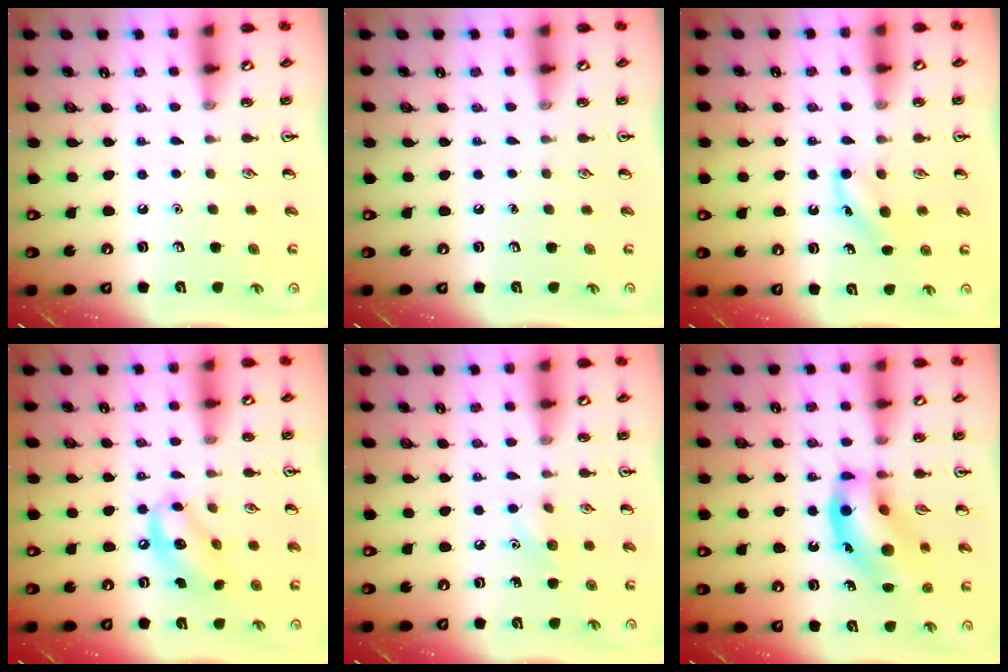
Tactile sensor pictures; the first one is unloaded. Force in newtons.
{"total": 0.0}
{"total": 4.4, "press": 4.0, "slide": 1.7}
{"total": 10.3, "press": 10.0, "slide": 2.3}
{"total": 6.4, "press": 6.1, "slide": 2.1}
{"total": 15.9, "press": 15.6, "slide": 2.6}